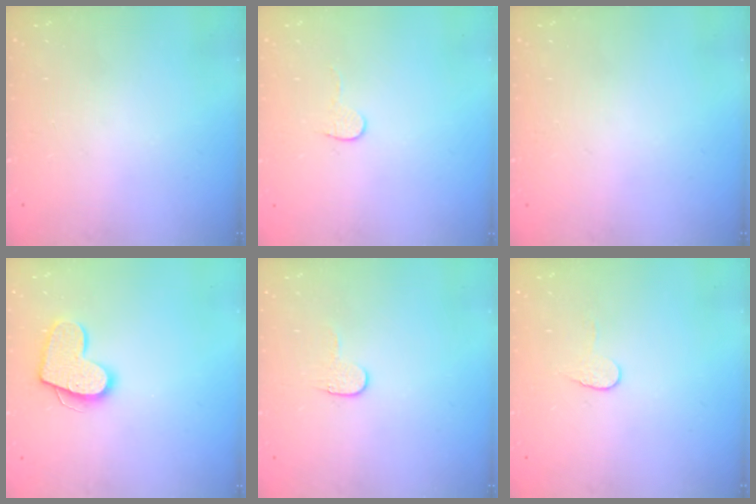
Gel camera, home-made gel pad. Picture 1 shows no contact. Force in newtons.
{"total": 4.0, "press": 4.0, "slide": 0.4}
{"total": 0.0}
{"total": 13.5, "press": 13.5, "slide": 0.9}
{"total": 3.8, "press": 3.8, "slide": 0.3}
{"total": 5.3, "press": 5.3, "slide": 0.5}